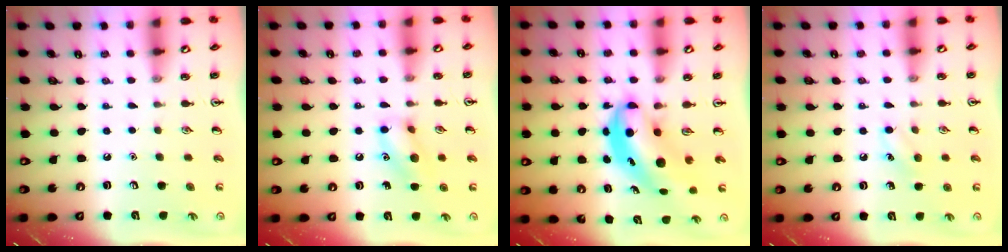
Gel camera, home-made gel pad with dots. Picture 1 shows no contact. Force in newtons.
{"total": 10.2, "press": 10.2, "slide": 1.2}
{"total": 6.7, "press": 6.5, "slide": 1.6}
{"total": 6.1, "press": 5.8, "slide": 1.6}